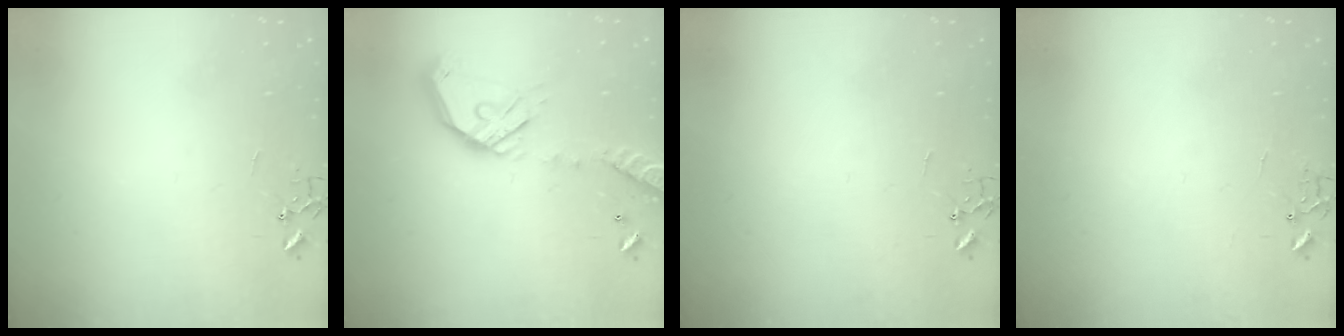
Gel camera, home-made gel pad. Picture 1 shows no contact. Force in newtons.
{"total": 19.5, "press": 19.2, "slide": 3.4}
{"total": 0.0}
{"total": 6.4, "press": 6.4, "slide": 0.6}